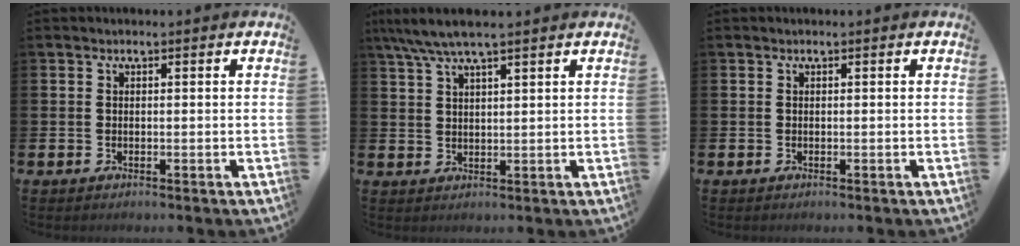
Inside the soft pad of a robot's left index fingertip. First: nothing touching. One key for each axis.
{"total": 4.8, "fx": 3.8, "fy": 0.6, "fz": 2.9, "tx": -0.070, "ty": -0.005, "tz": 0.072}
{"total": 0.0}